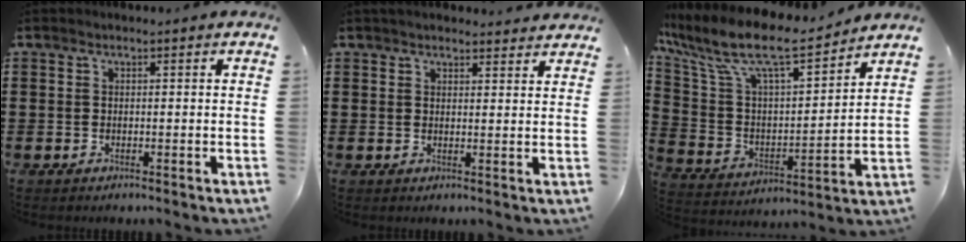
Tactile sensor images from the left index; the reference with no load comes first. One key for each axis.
{"total": 2.3, "fx": 2.2, "fy": 0.3, "fz": 0.4, "tx": -0.013, "ty": -0.001, "tz": 0.042}
{"total": 11.0, "fx": 8.6, "fy": 2.2, "fz": 6.5, "tx": -0.162, "ty": -0.055, "tz": 0.144}